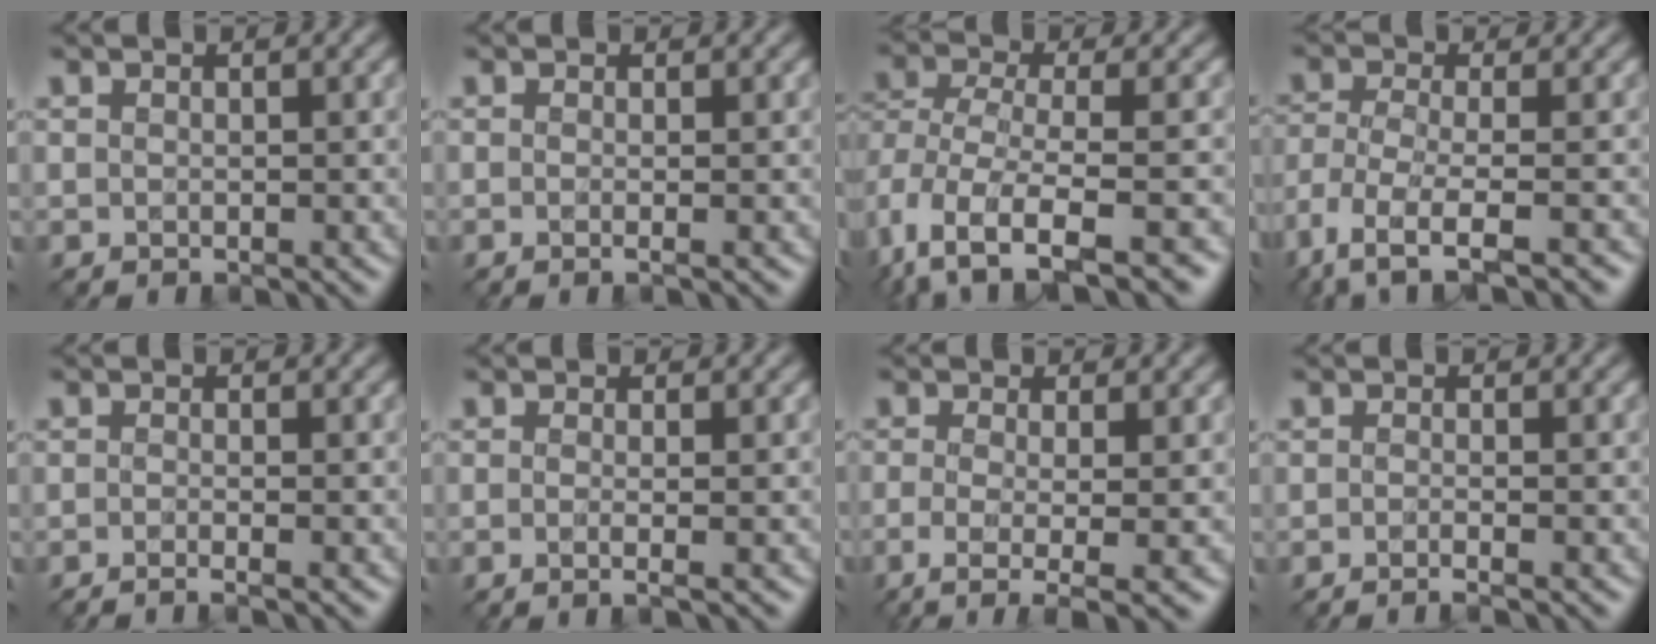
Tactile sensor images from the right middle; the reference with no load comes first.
{"total": 1.4, "force": [-0.1, 0.5, 1.3], "torque": [-0.013, -0.006, -0.015]}
{"total": 7.9, "force": [-4.2, 3.6, 5.6], "torque": [-0.125, -0.018, -0.074]}
{"total": 6.5, "force": [-4.4, 1.7, 4.4], "torque": [-0.085, -0.010, -0.088]}
{"total": 2.2, "force": [-1.0, 0.7, 1.8], "torque": [-0.006, -0.008, -0.030]}
{"total": 2.5, "force": [0.0, 1.1, 2.2], "torque": [-0.023, -0.004, -0.021]}
{"total": 5.1, "force": [-1.3, 1.5, 4.7], "torque": [-0.082, -0.015, -0.026]}
{"total": 1.9, "force": [-0.9, 0.5, 1.5], "torque": [-0.008, -0.008, -0.025]}